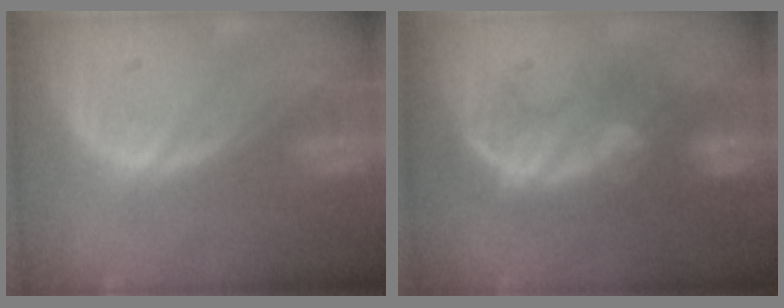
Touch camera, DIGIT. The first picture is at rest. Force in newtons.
{"total": 7.9, "press": 7.8, "slide": 1.3}